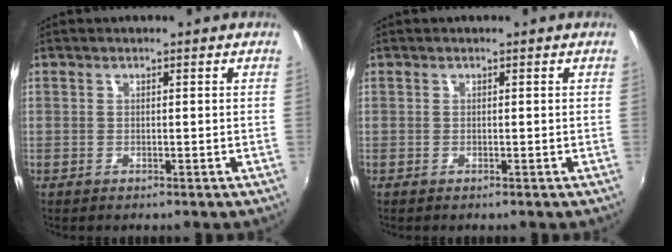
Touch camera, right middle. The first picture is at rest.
{"total": 0.0}